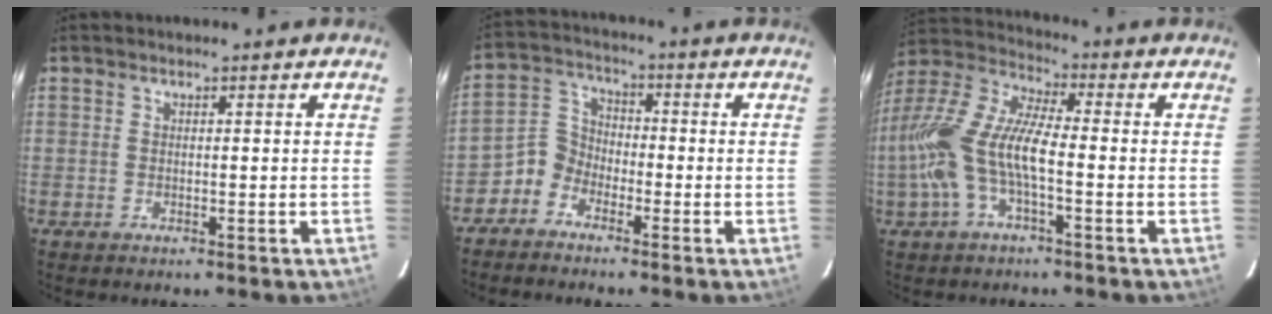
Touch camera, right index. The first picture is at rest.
{"total": 5.1, "force": [-3.3, 3.8, 0.9], "torque": [-0.021, 0.023, -0.081]}
{"total": 15.6, "force": [-3.2, 5.1, 14.3], "torque": [-0.294, 0.002, -0.066]}